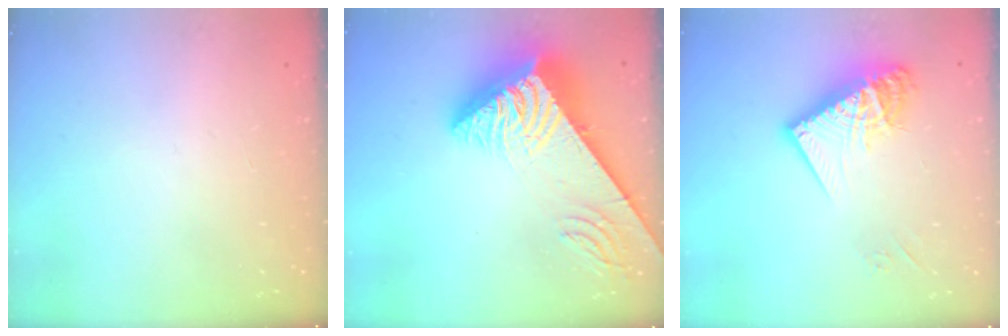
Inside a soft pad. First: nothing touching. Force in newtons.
{"total": 14.0, "press": 13.9, "slide": 1.4}
{"total": 14.8, "press": 14.8, "slide": 1.1}